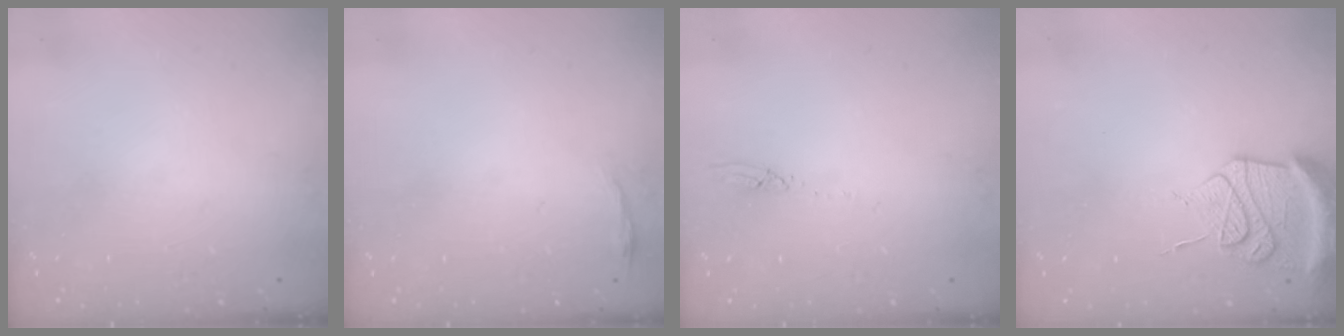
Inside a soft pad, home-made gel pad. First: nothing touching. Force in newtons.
{"total": 2.8, "press": 2.8, "slide": 0.6}
{"total": 2.7, "press": 2.7, "slide": 0.2}
{"total": 15.7, "press": 14.5, "slide": 6.0}